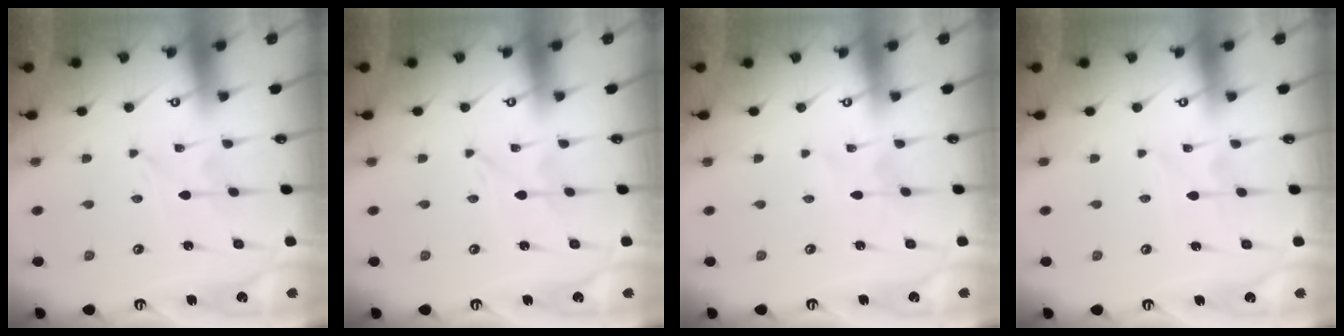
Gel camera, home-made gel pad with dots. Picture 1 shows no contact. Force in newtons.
{"total": 0.0}
{"total": 1.1, "press": 1.1, "slide": 0.1}
{"total": 0.8, "press": 0.8, "slide": 0.1}